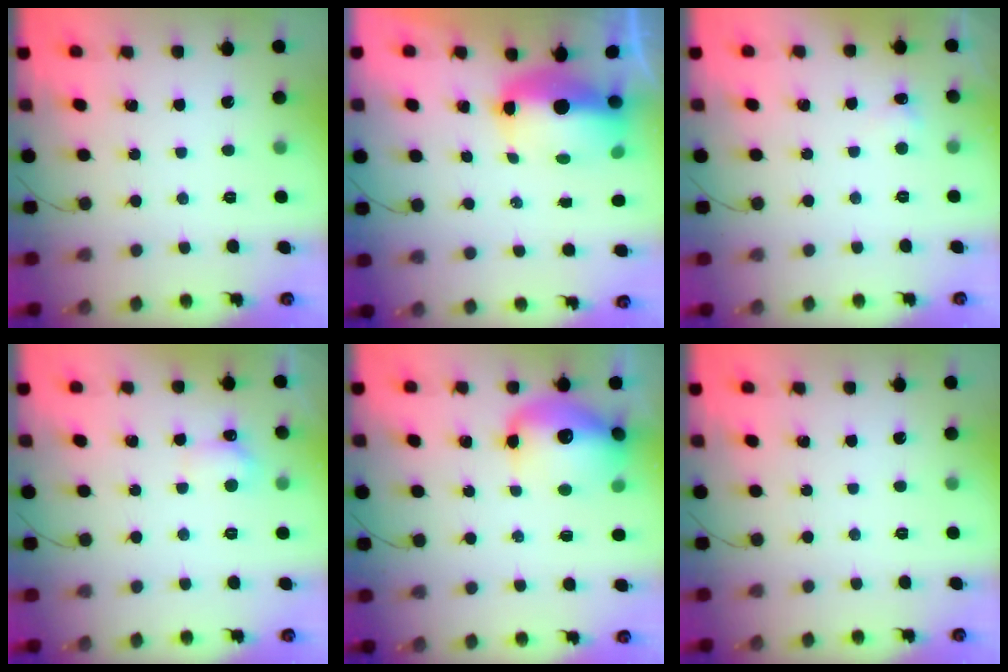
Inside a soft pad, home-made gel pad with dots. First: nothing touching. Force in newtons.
{"total": 9.0, "press": 8.8, "slide": 1.8}
{"total": 3.7, "press": 3.4, "slide": 1.2}
{"total": 5.5, "press": 5.2, "slide": 1.5}
{"total": 15.2, "press": 14.8, "slide": 3.6}
{"total": 0.0}